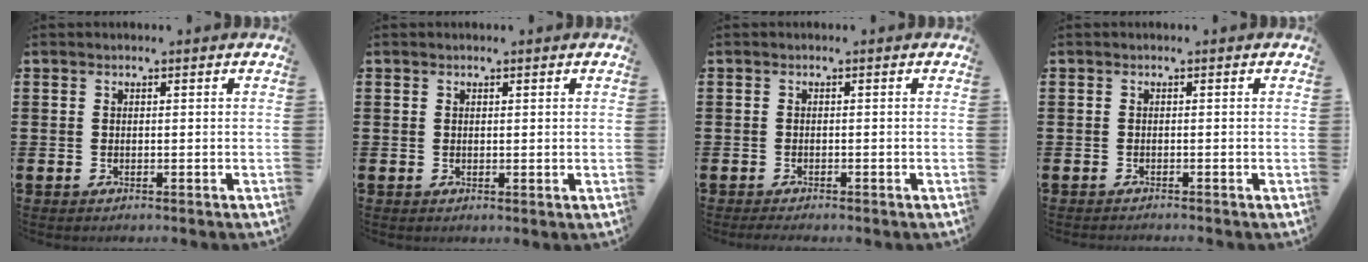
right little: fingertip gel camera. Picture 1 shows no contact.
{"total": 0.0}
{"total": 1.0, "force": [-0.9, 0.0, 0.2], "torque": [-0.005, -0.001, -0.019]}
{"total": 0.8, "force": [-0.8, -0.2, 0.0], "torque": [0.000, 0.000, -0.016]}